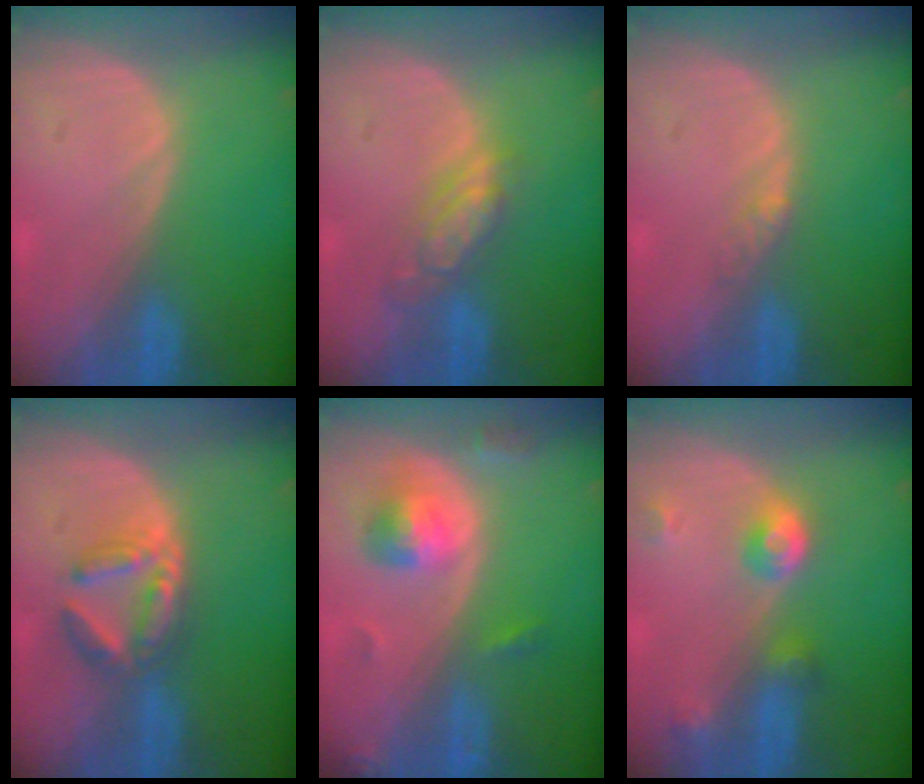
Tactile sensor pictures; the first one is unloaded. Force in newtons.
{"total": 5.5, "press": 4.7, "slide": 2.8}
{"total": 1.8, "press": 1.6, "slide": 1.0}
{"total": 6.0, "press": 5.7, "slide": 1.7}
{"total": 5.3, "press": 5.1, "slide": 1.5}
{"total": 4.8, "press": 4.4, "slide": 2.0}